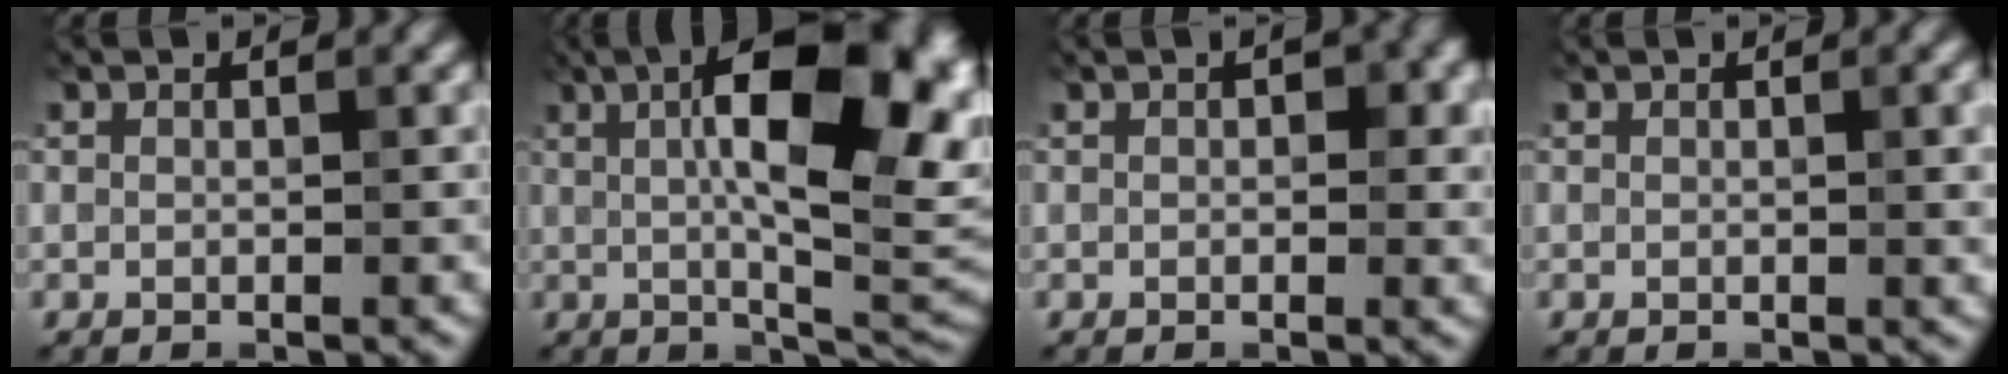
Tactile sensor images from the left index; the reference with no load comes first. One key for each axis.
{"total": 14.0, "fx": 2.9, "fy": 5.2, "fz": 12.7, "tx": -0.170, "ty": 0.014, "tz": 0.036}
{"total": 2.5, "fx": 0.6, "fy": 1.4, "fz": 2.0, "tx": -0.024, "ty": 0.003, "tz": 0.008}
{"total": 2.0, "fx": 0.6, "fy": 0.6, "fz": 1.8, "tx": -0.022, "ty": 0.002, "tz": 0.009}